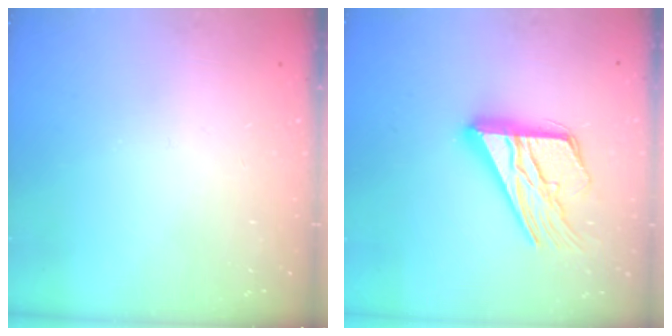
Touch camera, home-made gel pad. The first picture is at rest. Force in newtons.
{"total": 20.0, "press": 20.0, "slide": 1.8}